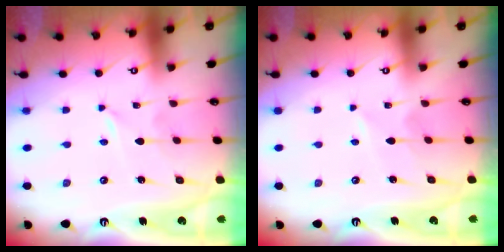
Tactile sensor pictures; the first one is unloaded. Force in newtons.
{"total": 2.2, "press": 2.2, "slide": 0.3}